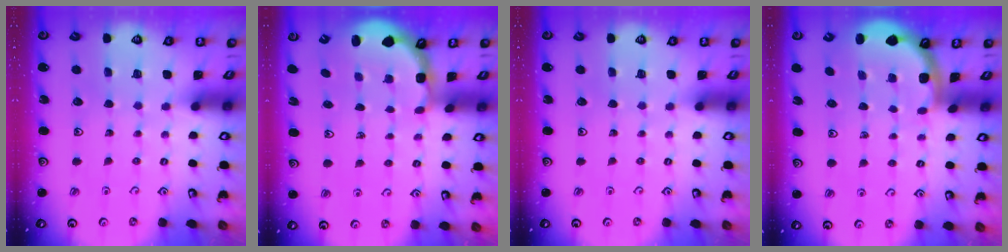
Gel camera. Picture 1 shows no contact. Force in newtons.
{"total": 2.4, "press": 2.1, "slide": 1.2}
{"total": 0.0}
{"total": 1.7, "press": 1.7, "slide": 0.0}